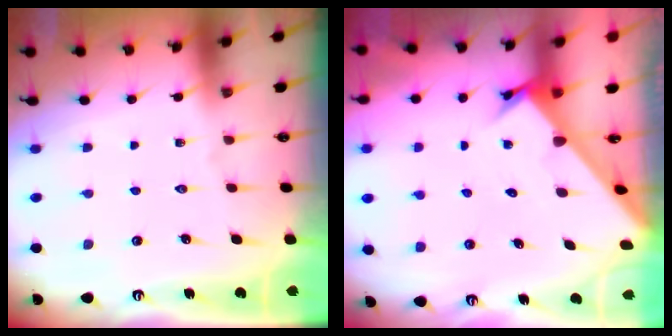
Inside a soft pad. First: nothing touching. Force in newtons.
{"total": 2.1, "press": 2.1, "slide": 0.2}